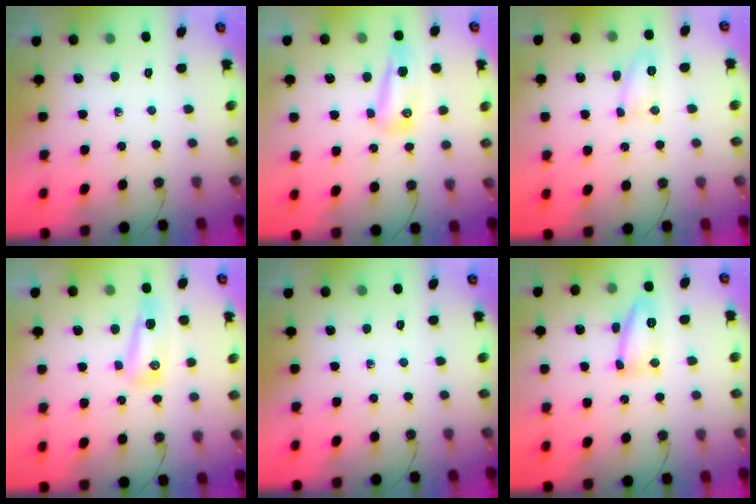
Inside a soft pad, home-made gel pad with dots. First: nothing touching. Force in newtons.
{"total": 24.6, "press": 13.1, "slide": 20.8}
{"total": 6.3, "press": 6.3, "slide": 0.2}
{"total": 8.3, "press": 8.1, "slide": 1.5}
{"total": 0.0}
{"total": 12.4, "press": 12.4, "slide": 0.9}